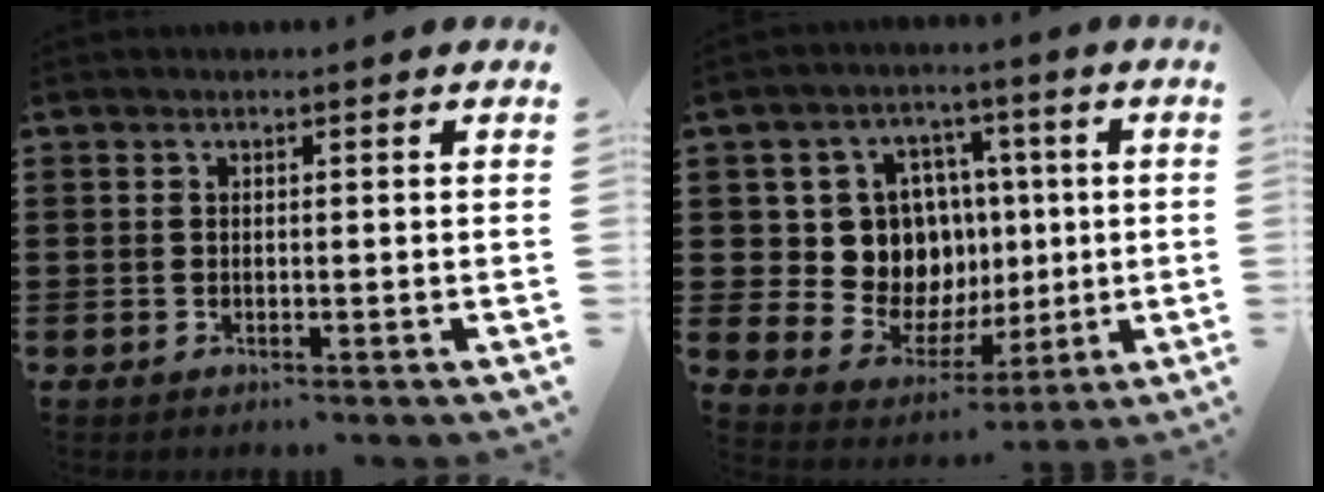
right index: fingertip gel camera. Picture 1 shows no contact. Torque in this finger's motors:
{"motor_torque": [1.88, -0.26, 0.67, 0.05]}